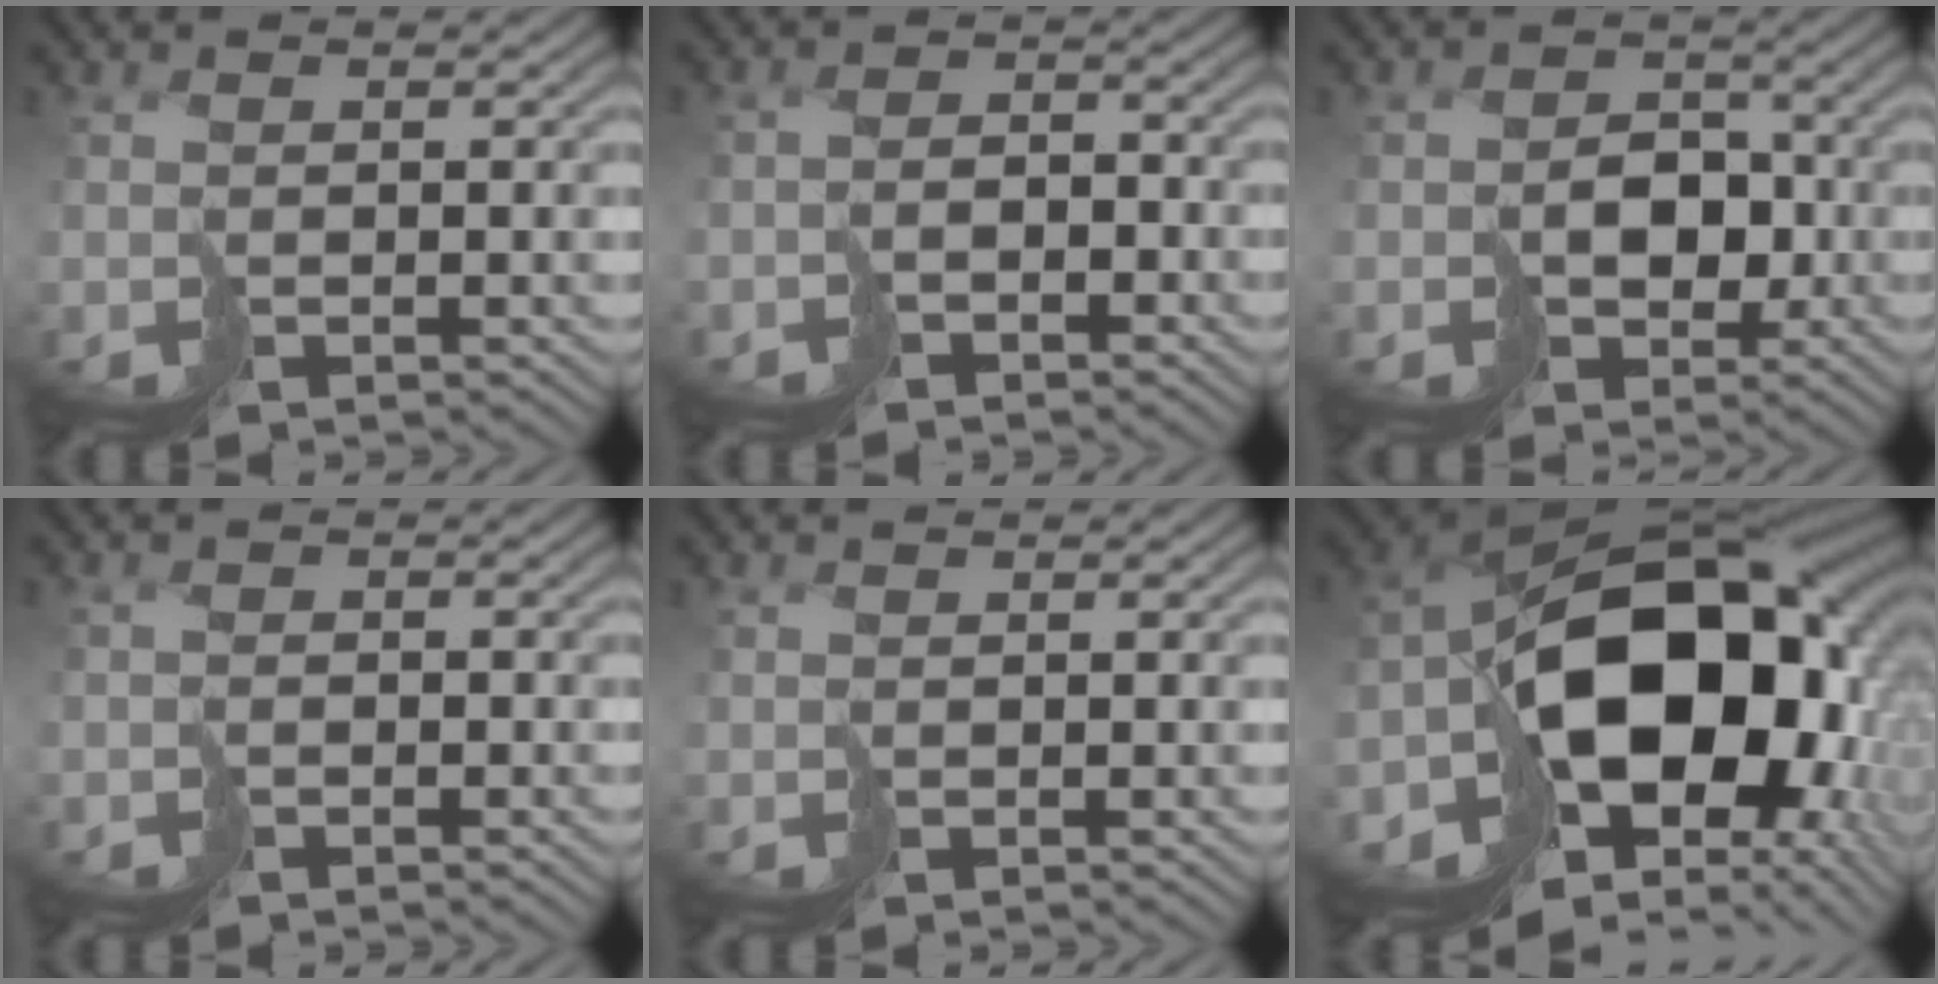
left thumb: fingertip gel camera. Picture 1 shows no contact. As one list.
[{"total": 3.0, "force": [-2.4, 1.7, 0.5], "torque": [0.004, -0.003, -0.047]}, {"total": 4.5, "force": [-1.6, 3.8, 1.8], "torque": [-0.012, 0.009, -0.026]}, {"total": 1.2, "force": [-1.0, 0.6, 0.1], "torque": [0.006, 0.003, -0.021]}, {"total": 0.0}, {"total": 19.9, "force": [-4.6, 12.7, 14.6], "torque": [-0.251, -0.037, -0.057]}]